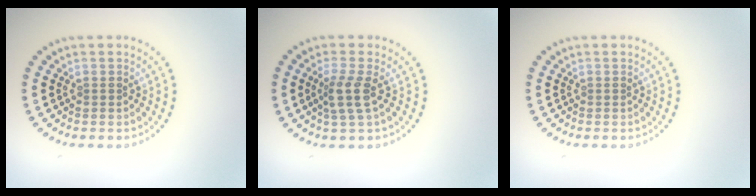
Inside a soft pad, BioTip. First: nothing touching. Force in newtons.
{"total": 2.5, "press": 2.0, "slide": 1.4}
{"total": 0.0}